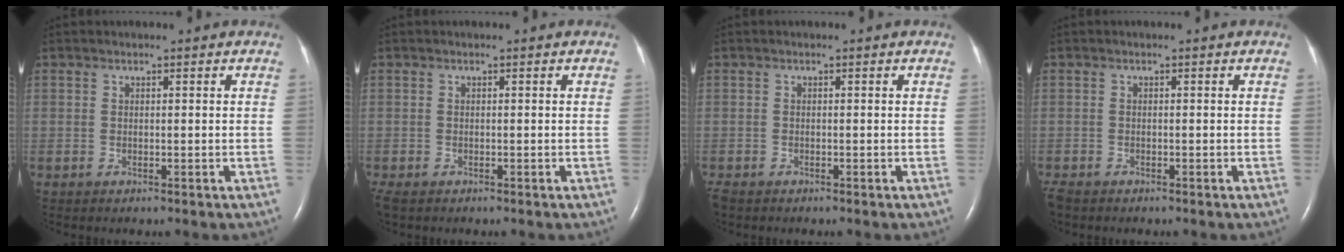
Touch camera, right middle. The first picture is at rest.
{"total": 1.6, "force": [-1.2, 0.7, 0.9], "torque": [-0.021, -0.005, -0.018]}
{"total": 1.6, "force": [-1.3, 0.7, 0.6], "torque": [-0.016, -0.004, -0.019]}
{"total": 2.1, "force": [-1.7, 0.9, 0.8], "torque": [-0.021, -0.005, -0.028]}